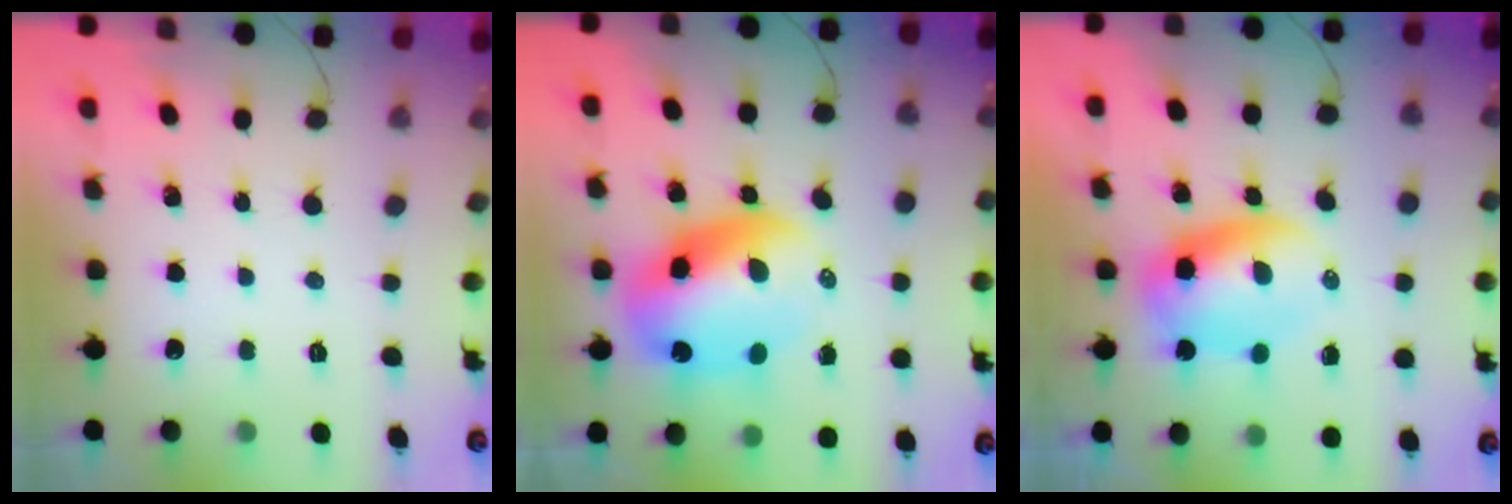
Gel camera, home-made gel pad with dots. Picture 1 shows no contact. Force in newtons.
{"total": 14.0, "press": 13.6, "slide": 3.5}
{"total": 7.6, "press": 7.3, "slide": 2.1}